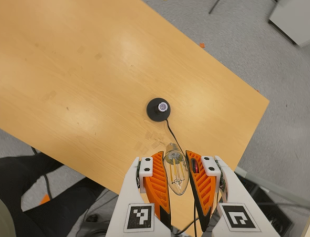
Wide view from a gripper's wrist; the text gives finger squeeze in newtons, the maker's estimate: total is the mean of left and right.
{"total": 18.0, "left": 19.3, "right": 16.7}